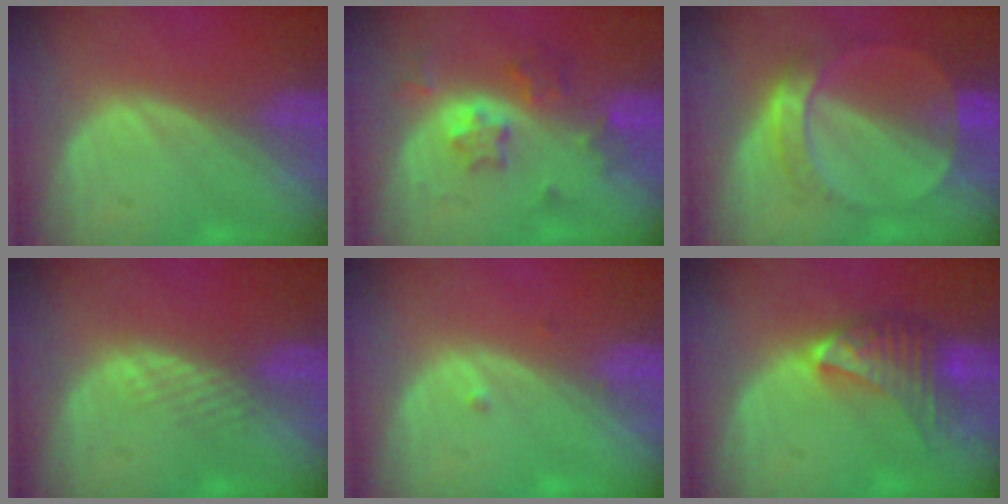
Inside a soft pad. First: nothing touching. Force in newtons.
{"total": 5.7, "press": 5.3, "slide": 2.3}
{"total": 7.2, "press": 6.4, "slide": 3.3}
{"total": 1.6, "press": 1.6, "slide": 0.1}
{"total": 0.6, "press": 0.5, "slide": 0.3}
{"total": 7.0, "press": 6.7, "slide": 1.9}